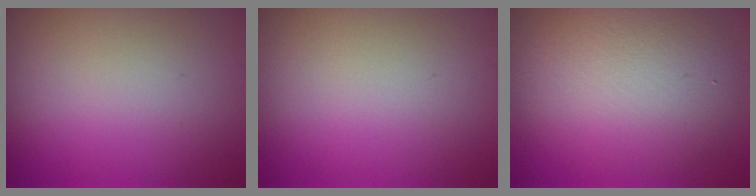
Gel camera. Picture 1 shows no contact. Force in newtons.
{"total": 0.0}
{"total": 7.6, "press": 7.6, "slide": 0.4}